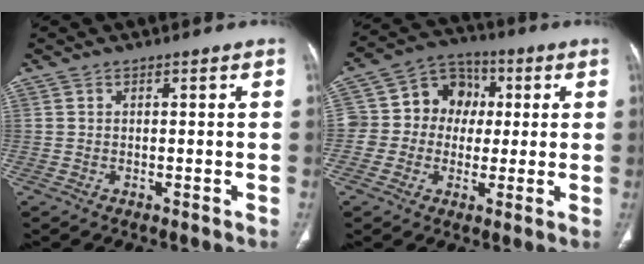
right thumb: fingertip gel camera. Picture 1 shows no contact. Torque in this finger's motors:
{"motor_torque": [0.13, -0.04, 0.36, 0.25, 0.03]}